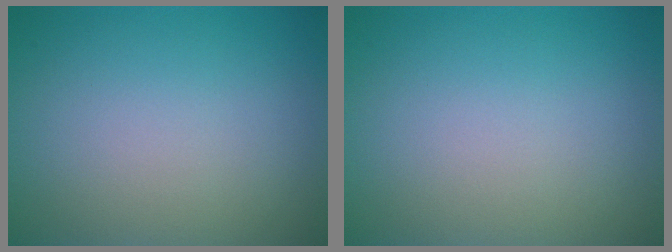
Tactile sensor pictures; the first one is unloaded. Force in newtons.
{"total": 0.0}